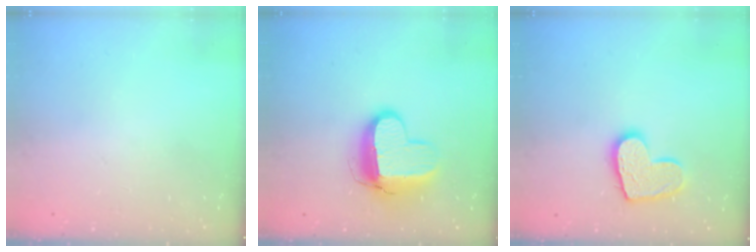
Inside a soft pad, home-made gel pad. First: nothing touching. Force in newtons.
{"total": 12.0, "press": 12.0, "slide": 0.7}
{"total": 11.6, "press": 11.6, "slide": 0.8}